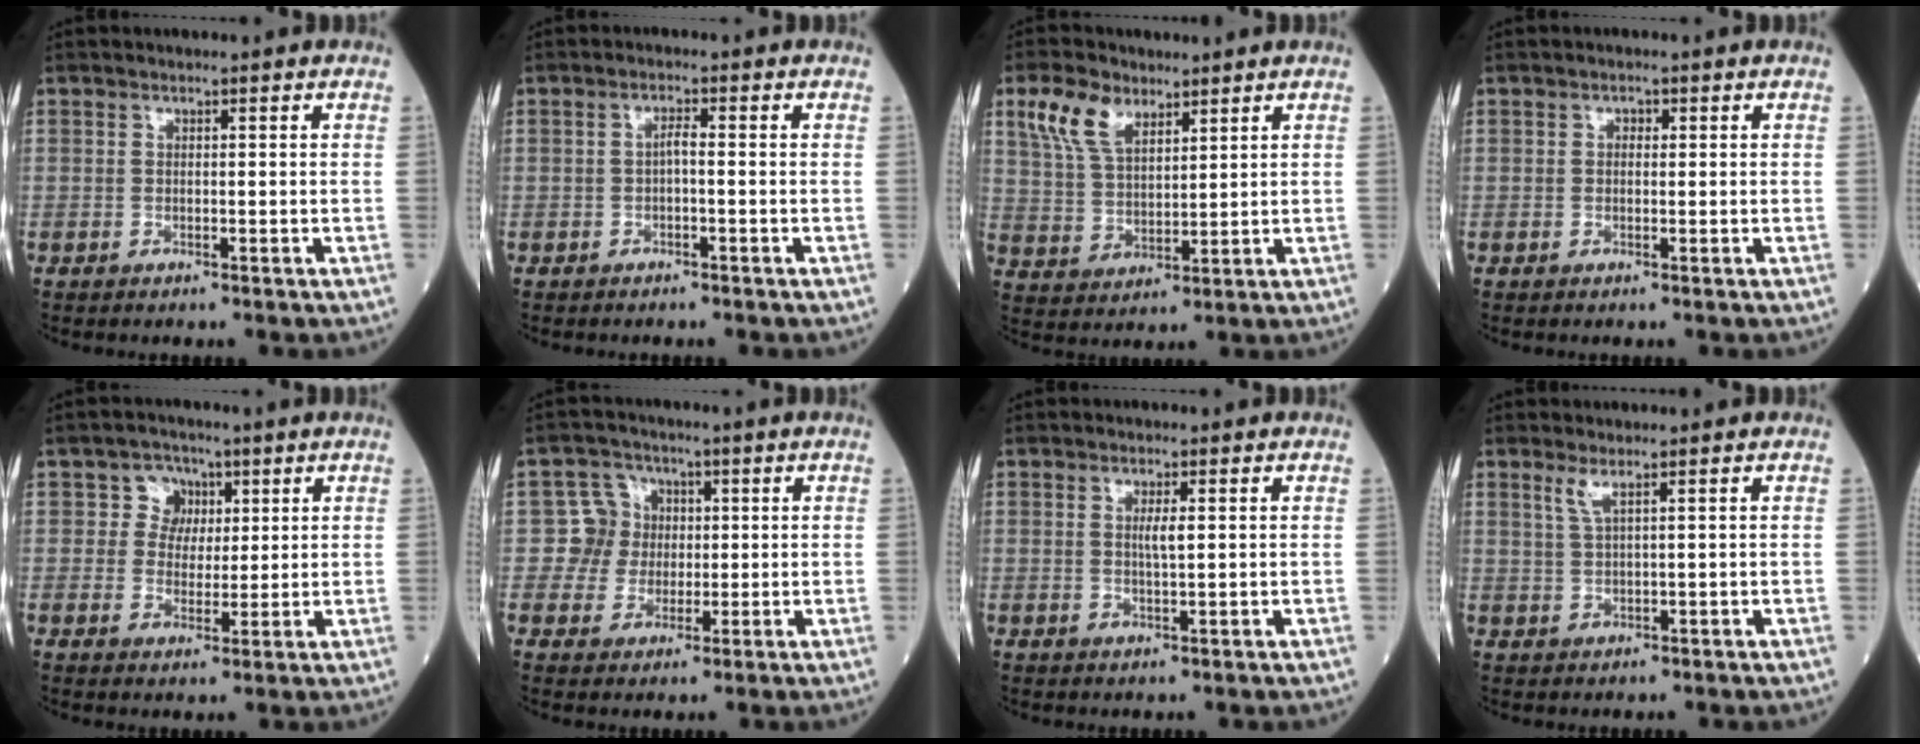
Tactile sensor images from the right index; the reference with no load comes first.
{"total": 1.4, "force": [-0.4, 0.2, 1.3], "torque": [-0.020, 0.004, -0.008]}
{"total": 7.9, "force": [4.7, 3.9, 4.9], "torque": [-0.112, 0.018, 0.099]}
{"total": 0.8, "force": [0.2, 0.6, 0.4], "torque": [-0.003, 0.002, 0.001]}
{"total": 4.2, "force": [1.4, 3.9, 0.8], "torque": [-0.006, 0.013, 0.018]}
{"total": 5.3, "force": [0.3, 5.3, 0.2], "torque": [0.008, 0.016, 0.006]}
{"total": 1.8, "force": [0.4, 0.1, 1.8], "torque": [-0.035, -0.001, 0.006]}
{"total": 1.7, "force": [1.0, -0.2, 1.4], "torque": [-0.037, 0.001, 0.023]}